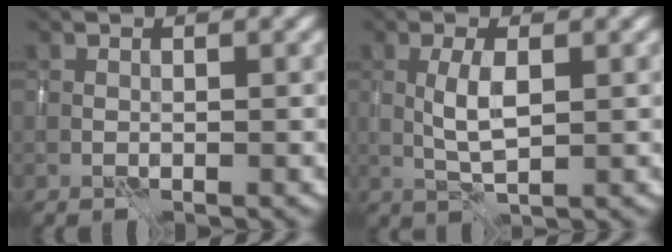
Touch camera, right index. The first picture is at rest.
{"total": 2.7, "force": [-0.1, 0.8, 2.6], "torque": [-0.053, 0.003, -0.002]}